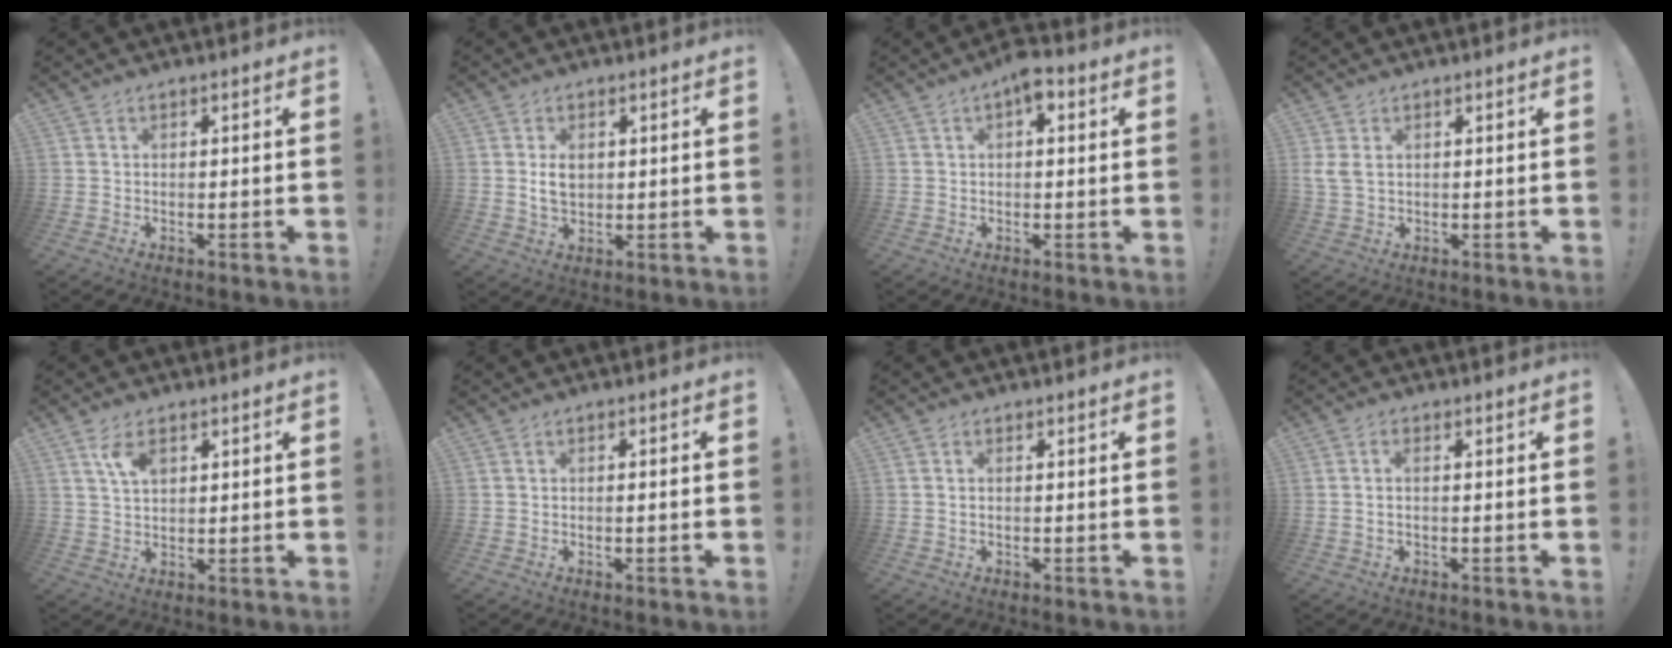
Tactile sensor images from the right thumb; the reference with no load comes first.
{"total": 4.4, "force": [0.7, 3.0, 3.2], "torque": [-0.050, 0.001, 0.009]}
{"total": 4.2, "force": [1.7, 1.9, 3.4], "torque": [-0.042, -0.005, 0.023]}
{"total": 3.7, "force": [1.3, 2.3, 2.5], "torque": [-0.054, 0.000, 0.027]}
{"total": 5.6, "force": [2.7, 2.9, 3.9], "torque": [-0.068, -0.006, 0.049]}
{"total": 1.1, "force": [-0.4, -0.3, 1.0], "torque": [-0.009, -0.004, -0.009]}
{"total": 0.8, "force": [0.1, -0.1, 0.8], "torque": [-0.017, 0.000, 0.002]}
{"total": 1.8, "force": [0.1, 0.2, 1.8], "torque": [-0.036, 0.001, 0.001]}